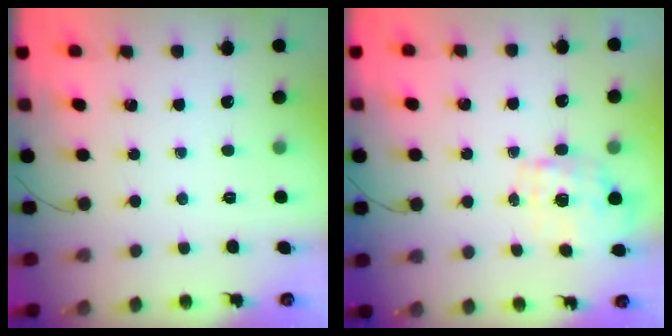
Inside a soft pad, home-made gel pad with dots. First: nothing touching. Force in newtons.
{"total": 1.1, "press": 1.0, "slide": 0.5}